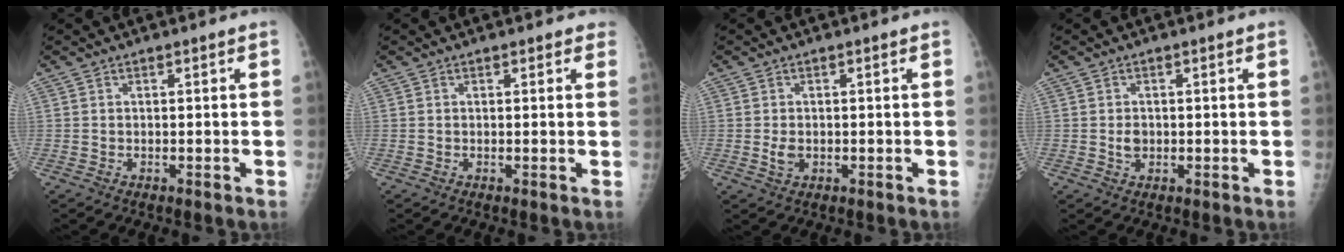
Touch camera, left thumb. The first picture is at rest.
{"total": 1.9, "force": [1.5, 0.9, 0.6], "torque": [0.013, -0.001, 0.007]}
{"total": 2.0, "force": [-0.3, 1.4, 1.4], "torque": [-0.024, -0.001, -0.001]}
{"total": 1.7, "force": [-0.1, 1.4, 1.0], "torque": [-0.011, 0.001, 0.002]}